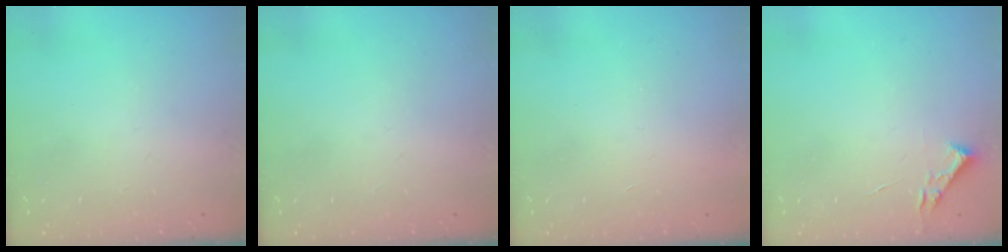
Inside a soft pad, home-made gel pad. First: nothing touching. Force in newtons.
{"total": 0.0}
{"total": 1.7, "press": 1.7, "slide": 0.1}
{"total": 2.7, "press": 2.7, "slide": 0.4}